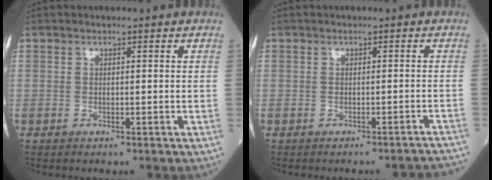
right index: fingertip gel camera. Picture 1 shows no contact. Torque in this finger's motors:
{"motor_torque": [-0.11, -0.11, 0.08, 0.00]}